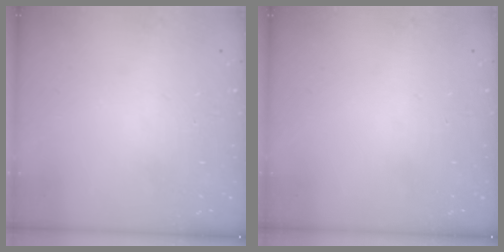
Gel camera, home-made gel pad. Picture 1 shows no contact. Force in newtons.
{"total": 0.0}